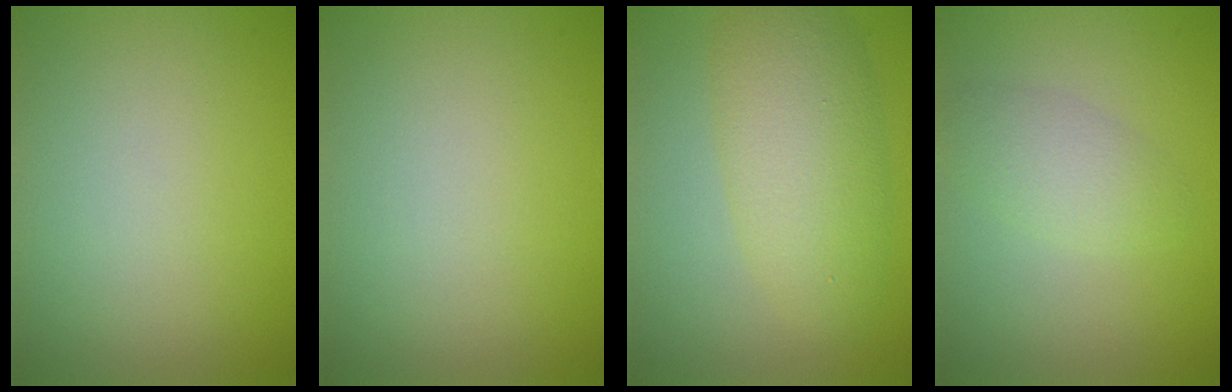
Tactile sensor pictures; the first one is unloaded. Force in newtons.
{"total": 0.0}
{"total": 5.9, "press": 5.9, "slide": 0.1}
{"total": 2.4, "press": 2.4, "slide": 0.1}